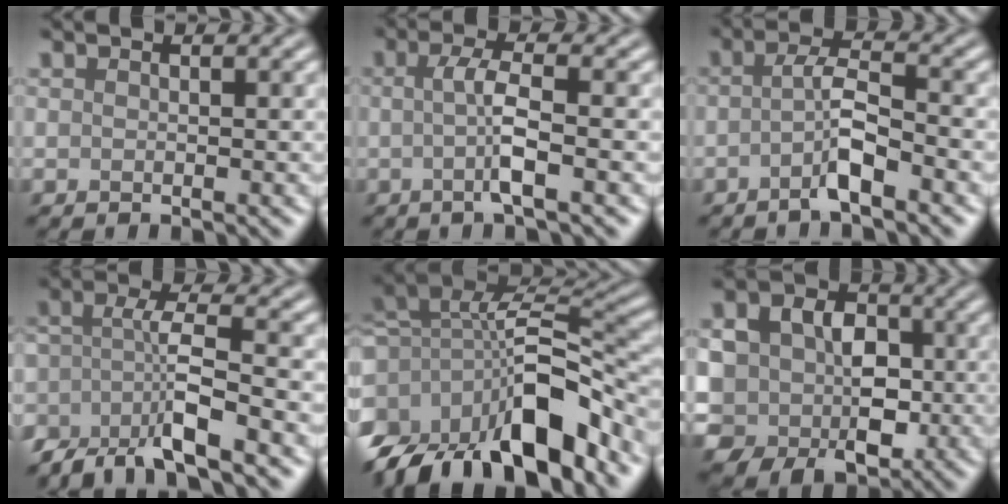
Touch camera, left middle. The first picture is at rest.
{"total": 3.4, "force": [-0.4, 0.5, 3.3], "torque": [-0.062, -0.002, -0.013]}
{"total": 3.2, "force": [-1.5, 0.4, 2.8], "torque": [-0.053, 0.012, -0.036]}
{"total": 5.7, "force": [-3.5, 1.4, 4.2], "torque": [-0.070, 0.002, -0.074]}
{"total": 13.7, "force": [-6.4, 6.0, 10.5], "torque": [-0.182, 0.008, -0.117]}
{"total": 9.4, "force": [-0.7, 7.9, 5.0], "torque": [-0.088, 0.001, -0.027]}